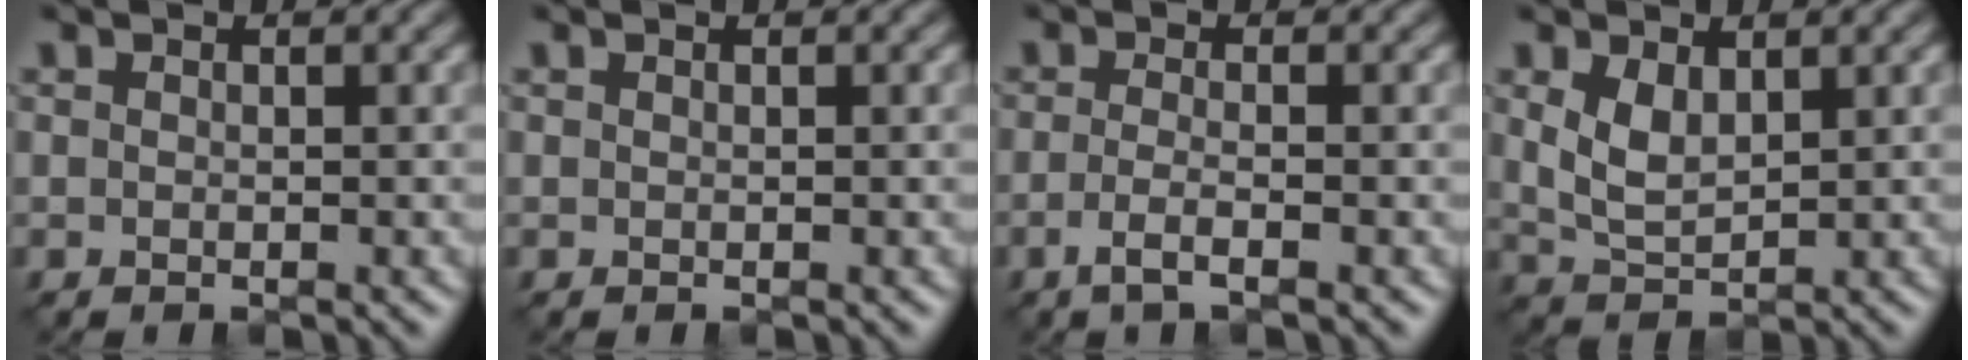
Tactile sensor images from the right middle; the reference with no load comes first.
{"total": 0.0}
{"total": 2.2, "force": [-1.0, 0.6, 1.9], "torque": [-0.037, -0.002, -0.027]}
{"total": 3.1, "force": [1.1, 1.8, 2.2], "torque": [-0.054, -0.003, 0.030]}